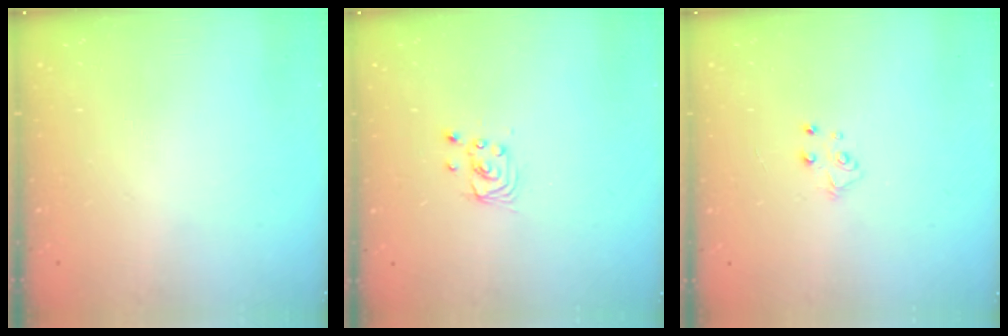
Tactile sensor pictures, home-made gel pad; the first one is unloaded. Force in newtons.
{"total": 2.5, "press": 2.5, "slide": 0.1}
{"total": 4.0, "press": 4.0, "slide": 0.2}